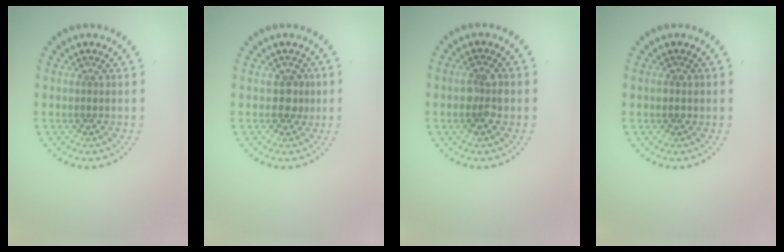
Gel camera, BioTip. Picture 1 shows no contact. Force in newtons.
{"total": 1.2, "press": 1.2, "slide": 0.5}
{"total": 2.6, "press": 2.5, "slide": 0.5}
{"total": 1.2, "press": 1.2, "slide": 0.2}